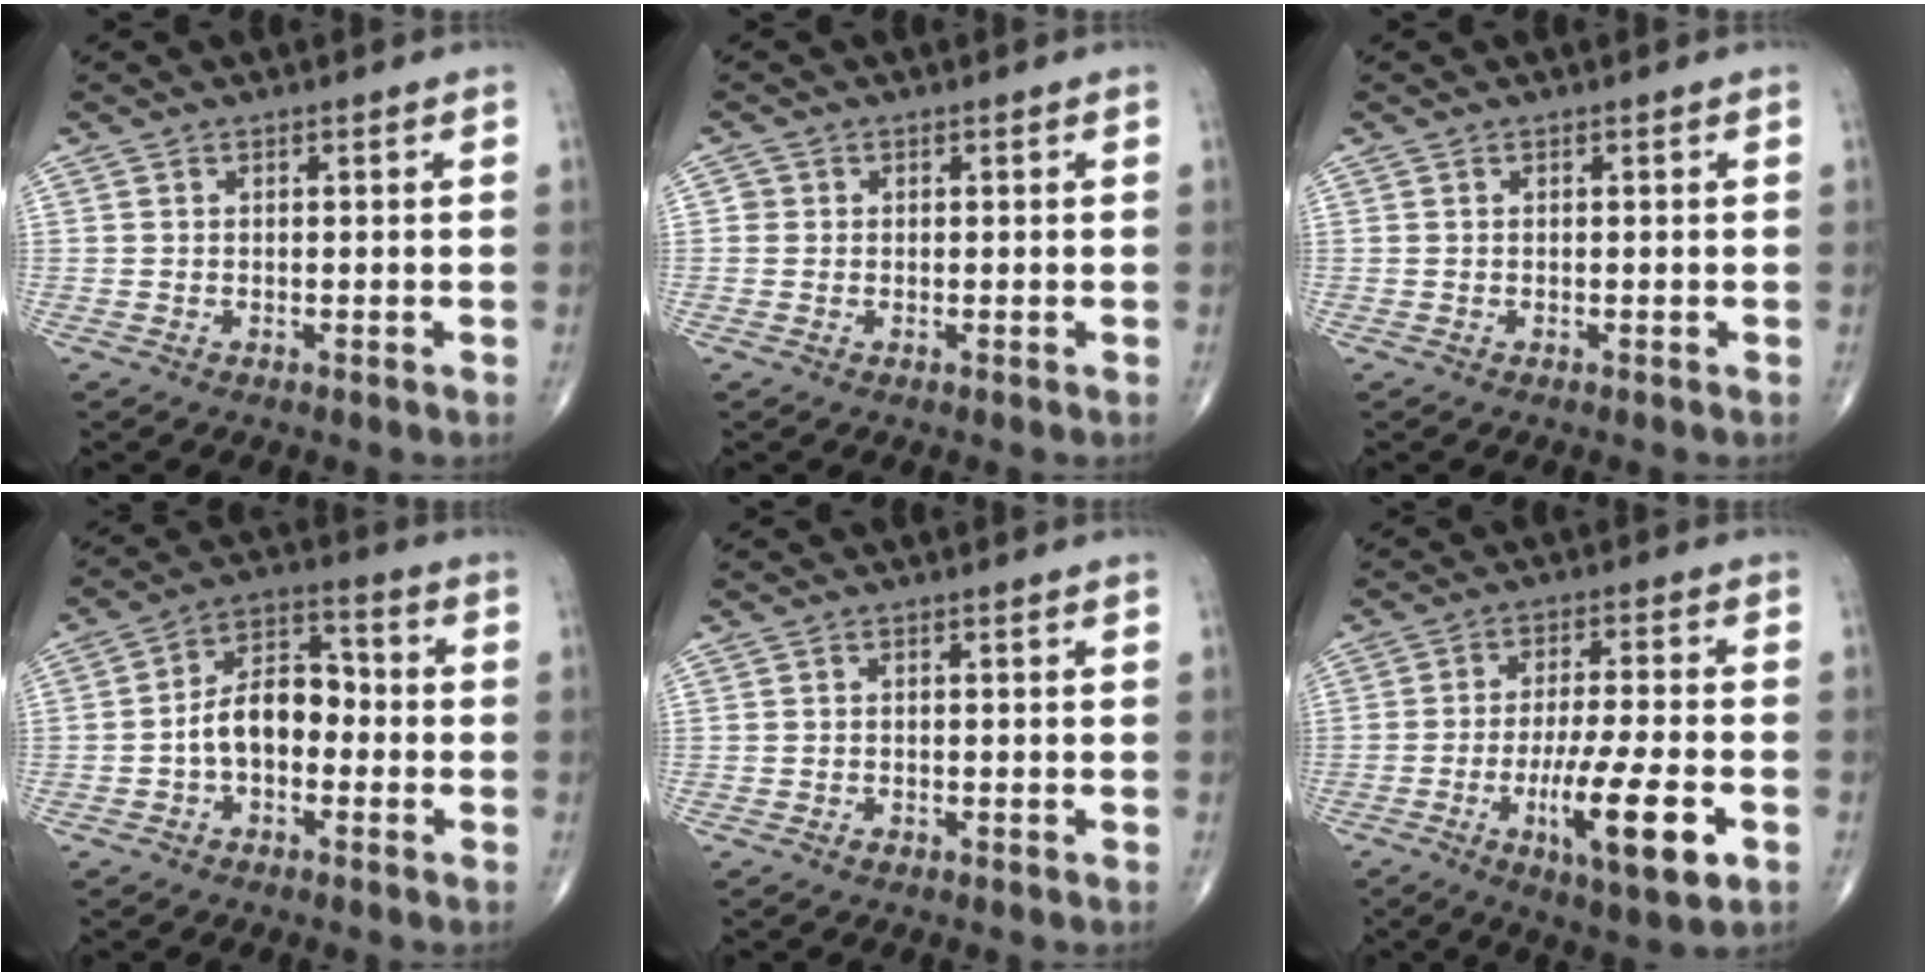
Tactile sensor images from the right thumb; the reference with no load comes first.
{"total": 1.2, "force": [0.0, 1.2, 0.2], "torque": [0.004, 0.003, -0.001]}
{"total": 0.0}
{"total": 9.7, "force": [-1.8, 6.1, 7.3], "torque": [-0.104, 0.042, -0.046]}
{"total": 0.7, "force": [-0.5, 0.4, 0.3], "torque": [-0.003, 0.002, -0.010]}
{"total": 14.2, "force": [-5.0, 2.8, 13.0], "torque": [-0.229, 0.001, -0.079]}